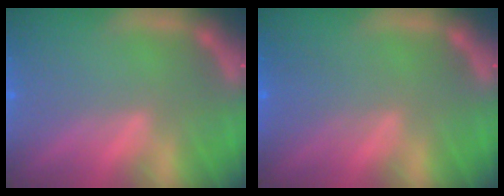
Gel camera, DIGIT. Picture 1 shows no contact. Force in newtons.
{"total": 2.5}